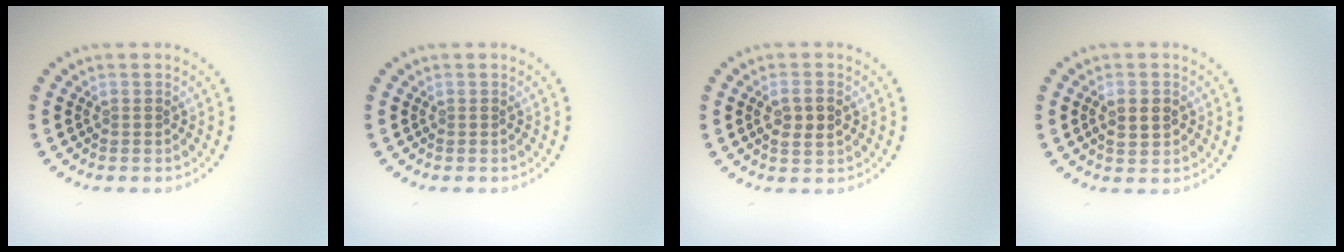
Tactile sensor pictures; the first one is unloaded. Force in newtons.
{"total": 0.0}
{"total": 2.5, "press": 2.4, "slide": 0.3}
{"total": 1.9, "press": 1.9, "slide": 0.3}